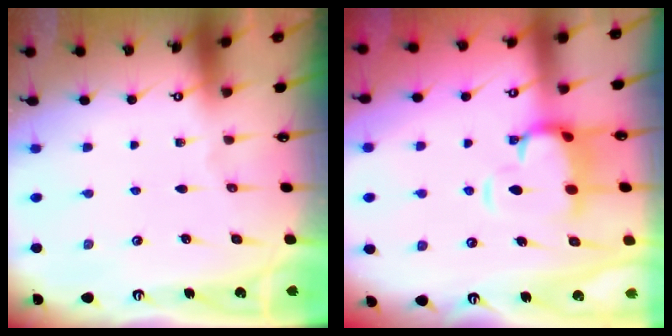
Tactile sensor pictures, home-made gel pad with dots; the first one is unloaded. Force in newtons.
{"total": 4.2, "press": 3.9, "slide": 1.3}